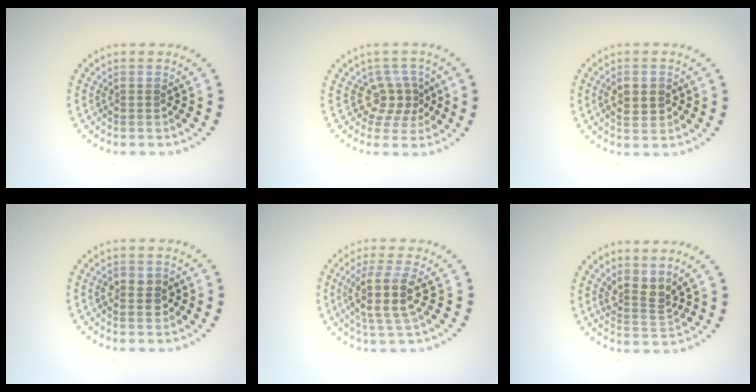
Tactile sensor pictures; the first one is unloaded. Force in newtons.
{"total": 2.7, "press": 1.9, "slide": 1.9}
{"total": 2.8, "press": 2.8, "slide": 0.1}
{"total": 1.9, "press": 1.9, "slide": 0.2}
{"total": 4.1, "press": 3.4, "slide": 2.2}
{"total": 2.6, "press": 1.8, "slide": 1.9}